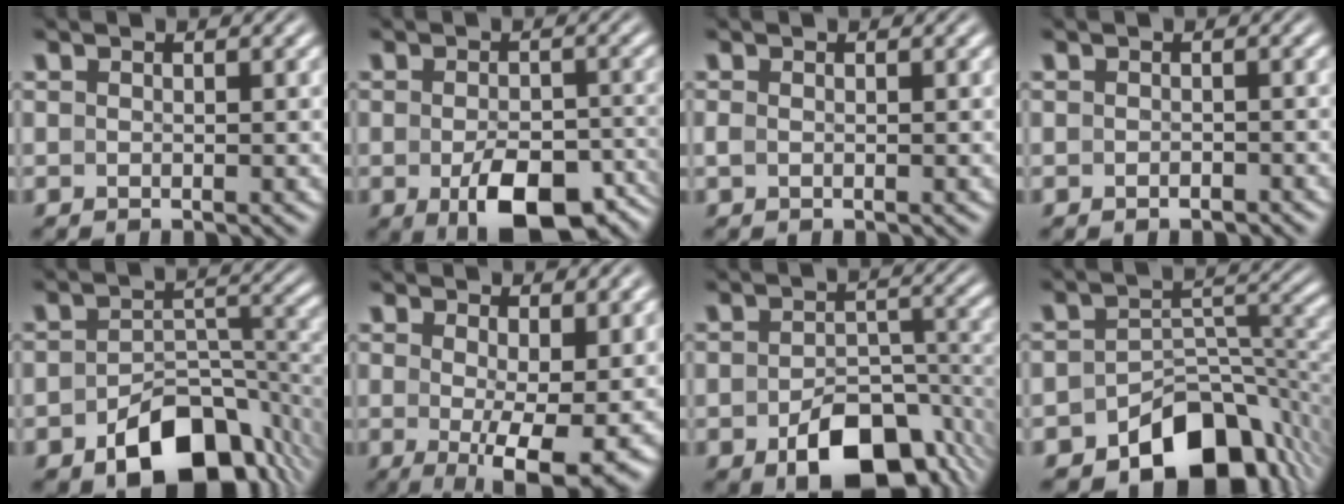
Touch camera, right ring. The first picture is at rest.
{"total": 7.6, "force": [-4.7, 2.8, 5.3], "torque": [-0.069, -0.020, -0.062]}
{"total": 0.6, "force": [-0.4, 0.2, 0.4], "torque": [-0.017, -0.008, 0.000]}
{"total": 1.1, "force": [-1.1, 0.1, 0.1], "torque": [-0.004, -0.006, -0.012]}
{"total": 9.4, "force": [-6.2, 4.5, 5.4], "torque": [-0.067, -0.019, -0.084]}
{"total": 6.1, "force": [-1.2, 1.4, 5.8], "torque": [-0.083, -0.033, 0.000]}
{"total": 8.7, "force": [-5.6, 3.9, 5.4], "torque": [-0.064, -0.016, -0.076]}
{"total": 12.0, "force": [-7.7, 6.7, 6.3], "torque": [-0.090, -0.031, -0.109]}